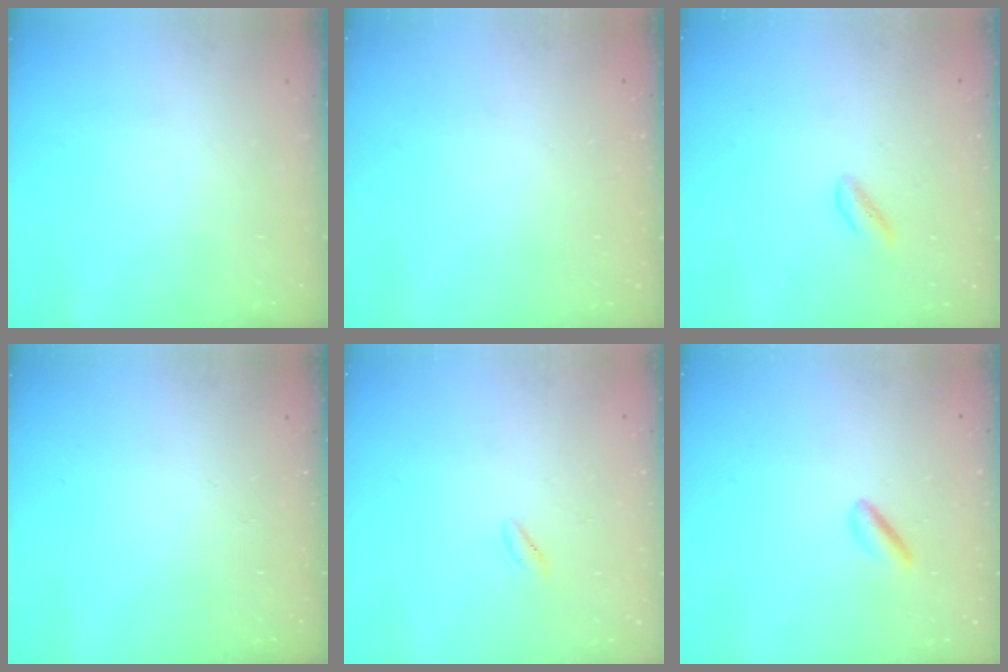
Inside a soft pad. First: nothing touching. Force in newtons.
{"total": 2.1, "press": 2.1, "slide": 0.1}
{"total": 0.0}
{"total": 0.0}
{"total": 0.5, "press": 0.0, "slide": 0.5}
{"total": 2.1, "press": 2.0, "slide": 0.8}